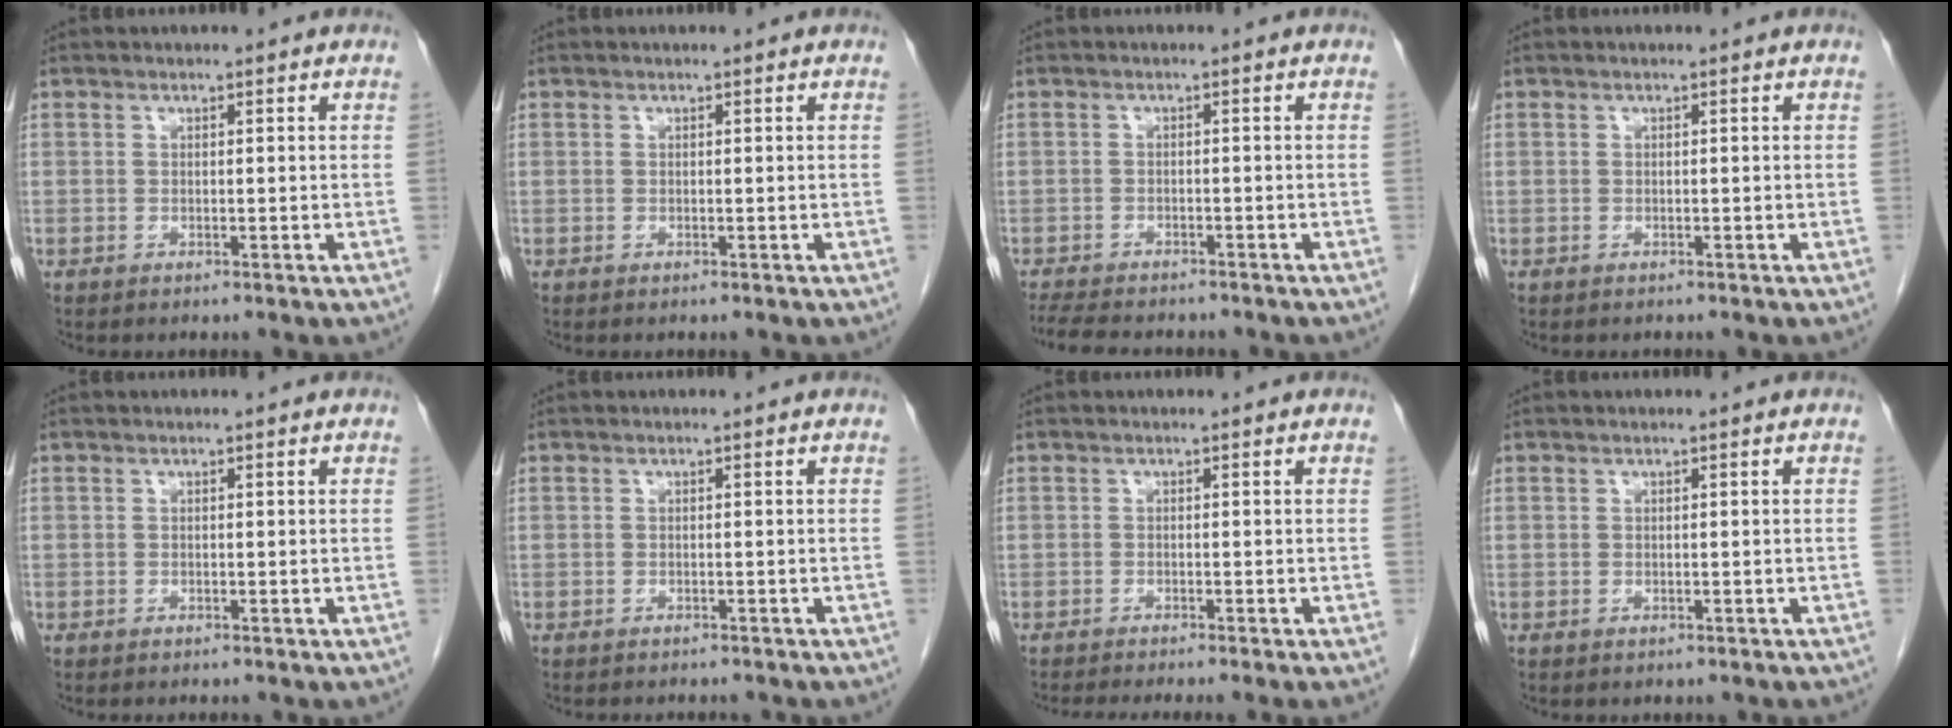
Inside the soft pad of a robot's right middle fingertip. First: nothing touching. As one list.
[{"total": 0.0}, {"total": 9.5, "force": [-8.4, 2.3, 4.0], "torque": [-0.071, -0.008, -0.123]}, {"total": 0.0}, {"total": 1.0, "force": [-0.9, 0.2, 0.3], "torque": [-0.008, -0.002, -0.012]}, {"total": 4.0, "force": [-3.7, 1.0, 1.1], "torque": [-0.013, -0.004, -0.042]}, {"total": 5.9, "force": [-5.2, -0.8, 2.7], "torque": [-0.018, -0.014, -0.078]}, {"total": 0.7, "force": [-0.6, 0.3, 0.2], "torque": [-0.006, 0.000, -0.008]}]